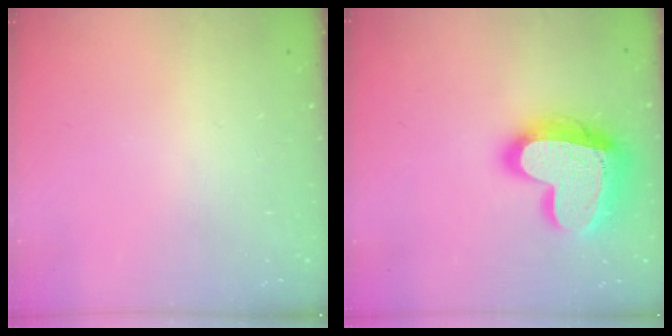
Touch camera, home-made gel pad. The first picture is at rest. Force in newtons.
{"total": 22.7, "press": 22.6, "slide": 1.9}